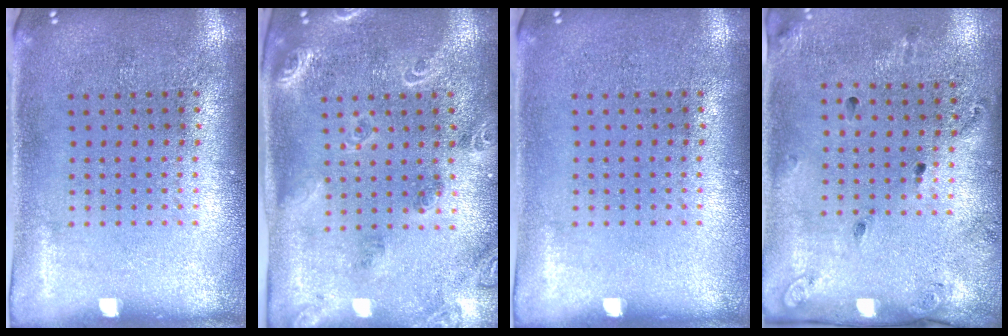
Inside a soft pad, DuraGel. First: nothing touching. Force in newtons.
{"total": 1.8, "press": 1.7, "slide": 0.4}
{"total": 0.0}
{"total": 1.8, "press": 1.2, "slide": 1.4}